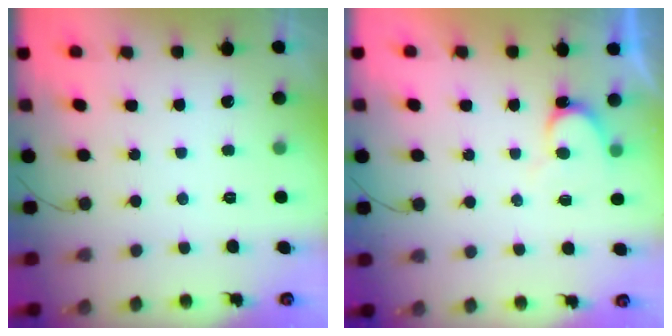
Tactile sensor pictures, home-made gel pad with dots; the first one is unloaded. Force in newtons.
{"total": 5.8, "press": 5.8, "slide": 0.4}